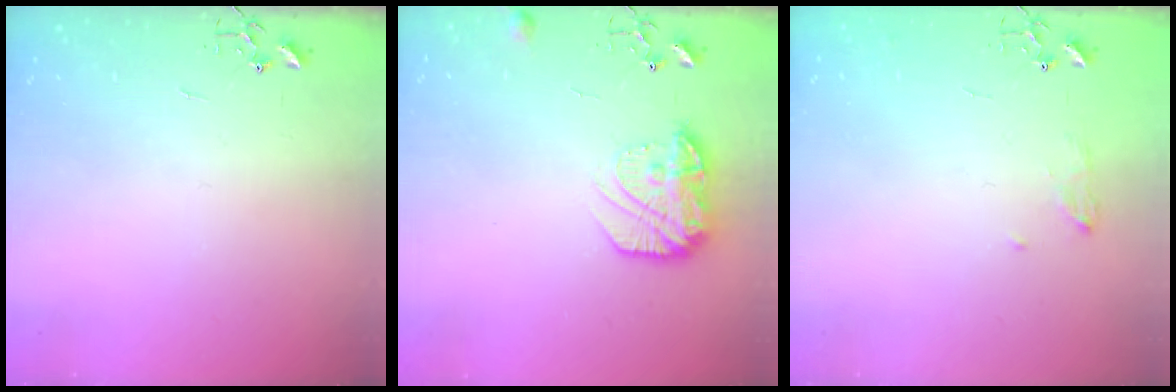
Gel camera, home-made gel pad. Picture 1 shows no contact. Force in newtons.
{"total": 13.9, "press": 13.8, "slide": 0.8}
{"total": 7.0, "press": 7.0, "slide": 0.8}